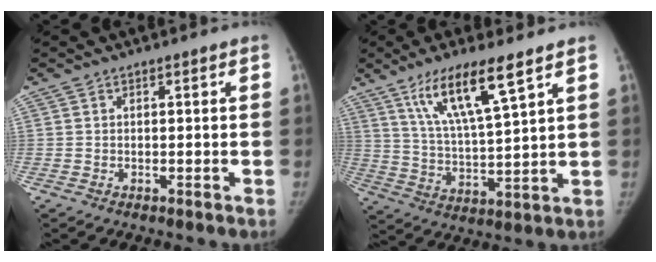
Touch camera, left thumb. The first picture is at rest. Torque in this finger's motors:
{"motor_torque": [0.13, 0.08, 1.28, -0.91, 0.07]}